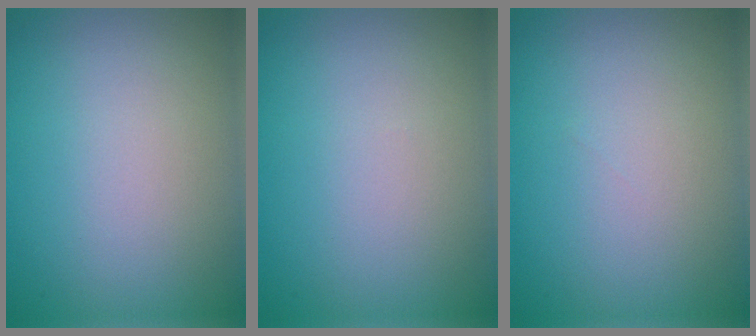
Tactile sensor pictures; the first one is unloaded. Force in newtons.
{"total": 0.0}
{"total": 0.0}